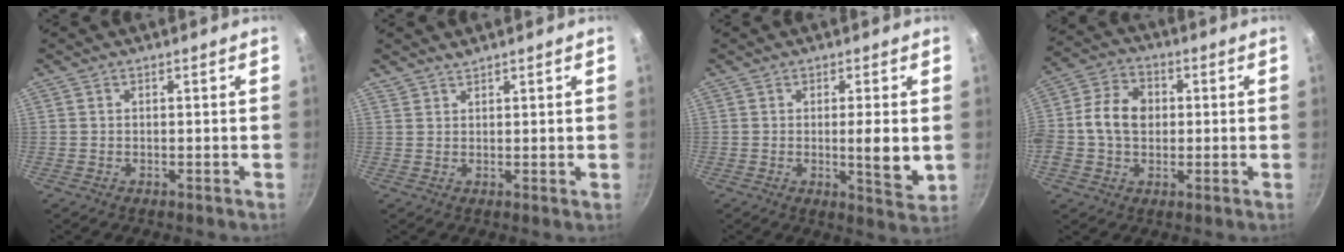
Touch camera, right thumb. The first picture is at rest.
{"total": 1.4, "force": [1.4, 0.0, 0.1], "torque": [0.001, -0.009, 0.024]}
{"total": 6.4, "force": [0.1, 1.2, 6.3], "torque": [-0.100, -0.019, 0.003]}
{"total": 10.1, "force": [0.2, 7.5, 6.8], "torque": [-0.106, 0.017, -0.015]}